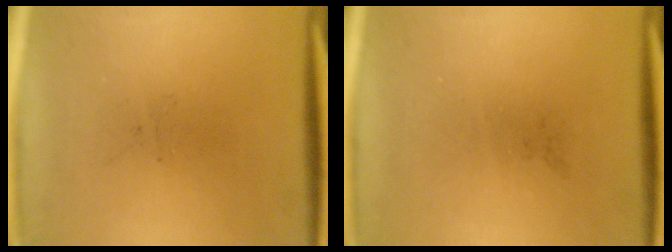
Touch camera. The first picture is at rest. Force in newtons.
{"total": 0.0}